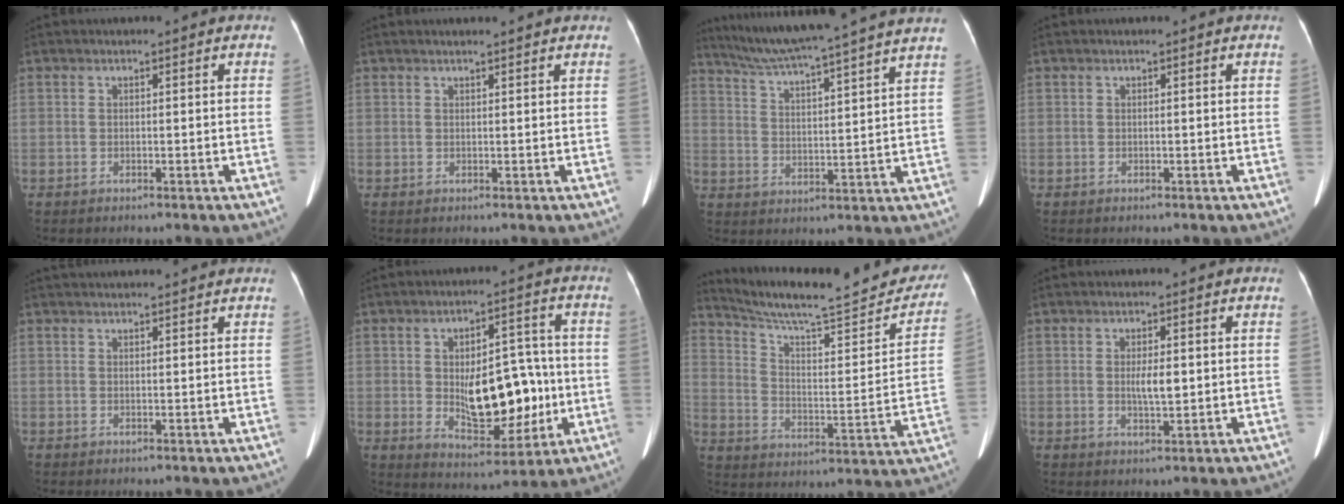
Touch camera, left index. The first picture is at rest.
{"total": 3.0, "force": [2.7, -0.1, 1.3], "torque": [-0.016, 0.015, 0.032]}
{"total": 20.3, "force": [17.7, -1.5, 9.8], "torque": [-0.166, -0.007, 0.248]}
{"total": 0.0}
{"total": 7.9, "force": [7.4, 0.3, 2.6], "torque": [-0.032, 0.035, 0.088]}
{"total": 12.4, "force": [-1.2, 5.9, 10.8], "torque": [-0.164, 0.007, -0.007]}
{"total": 25.6, "force": [22.5, 3.5, 11.5], "torque": [-0.171, -0.036, 0.306]}
{"total": 2.7, "force": [0.3, 0.6, 2.7], "torque": [-0.047, -0.005, 0.006]}